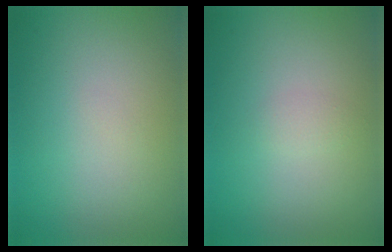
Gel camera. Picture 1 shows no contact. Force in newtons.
{"total": 0.8, "press": 0.8, "slide": 0.1}